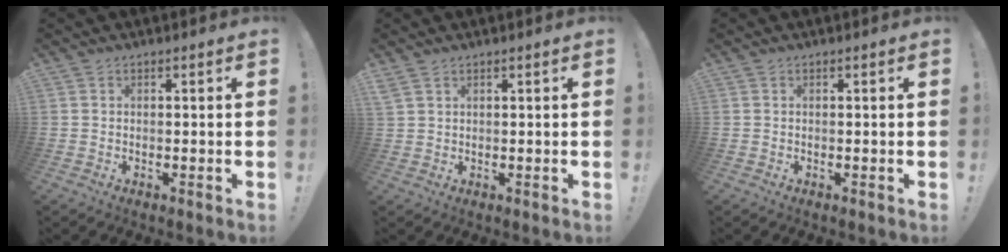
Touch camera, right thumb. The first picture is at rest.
{"total": 2.0, "force": [1.2, 0.8, 1.3], "torque": [-0.027, 0.000, 0.024]}
{"total": 0.0}